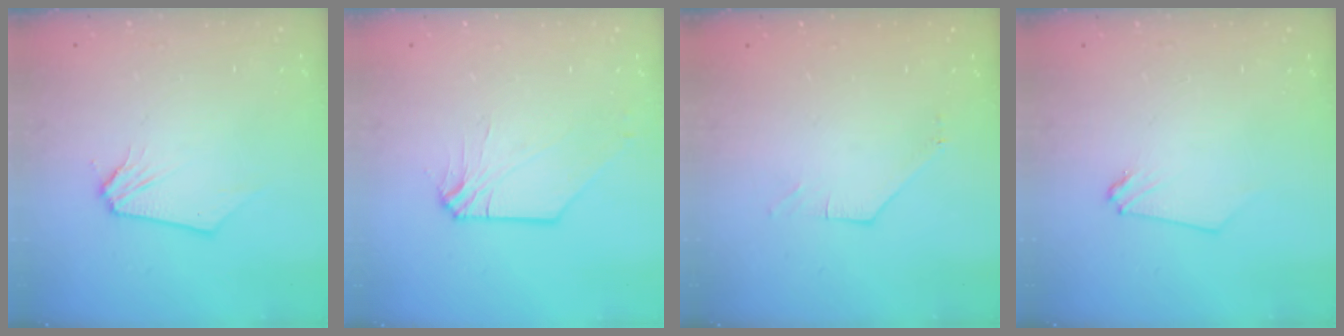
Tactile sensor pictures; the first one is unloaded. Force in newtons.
{"total": 1.0, "press": 0.9, "slide": 0.2}
{"total": 1.3, "press": 1.3, "slide": 0.2}
{"total": 0.0}